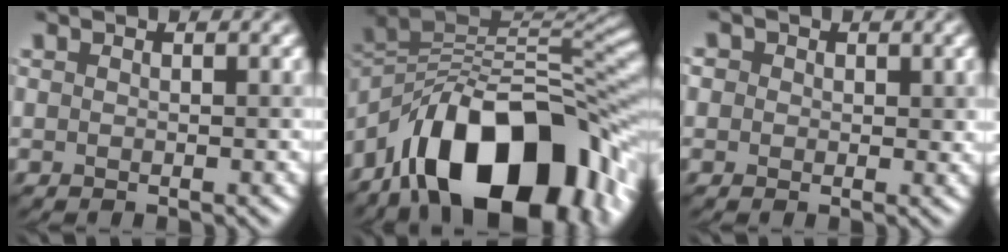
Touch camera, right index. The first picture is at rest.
{"total": 16.3, "force": [-8.2, 8.1, 11.6], "torque": [-0.172, 0.020, -0.138]}
{"total": 2.6, "force": [1.0, 2.1, 1.1], "torque": [-0.011, 0.012, -0.002]}